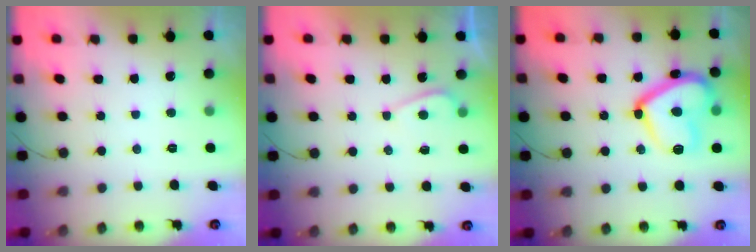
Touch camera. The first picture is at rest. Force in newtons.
{"total": 3.2, "press": 3.2, "slide": 0.3}
{"total": 18.4, "press": 18.3, "slide": 1.6}